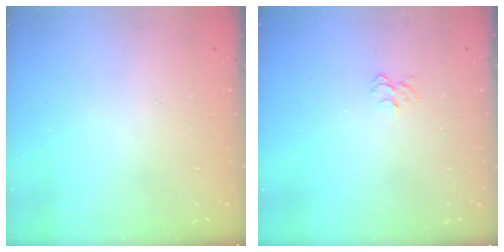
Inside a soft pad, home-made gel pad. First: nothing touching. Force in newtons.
{"total": 3.9, "press": 3.8, "slide": 0.3}